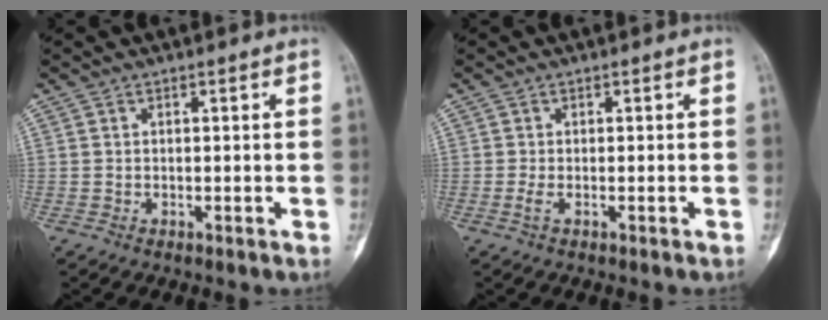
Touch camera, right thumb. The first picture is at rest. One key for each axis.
{"total": 1.0, "fx": -0.4, "fy": 0.1, "fz": 0.9, "tx": -0.027, "ty": -0.003, "tz": -0.011}